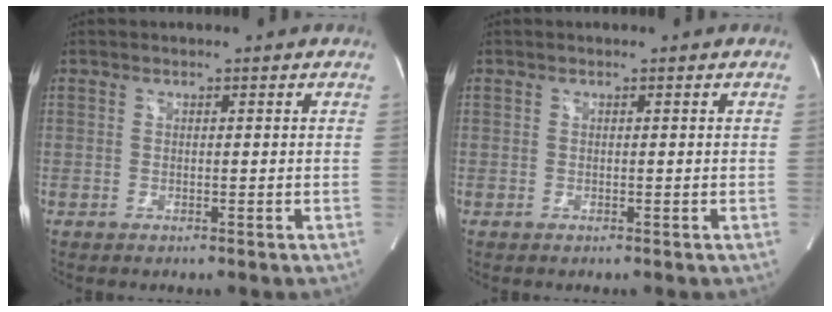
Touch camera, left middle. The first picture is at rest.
{"total": 0.0}